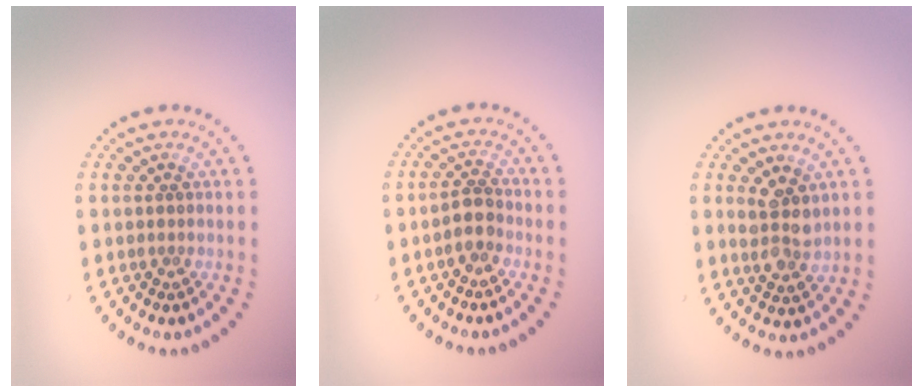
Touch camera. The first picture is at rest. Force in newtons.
{"total": 1.9, "press": 1.6, "slide": 1.0}
{"total": 3.0, "press": 2.7, "slide": 1.2}